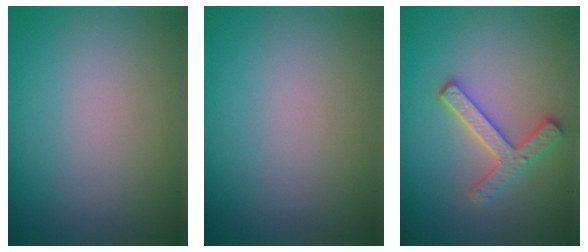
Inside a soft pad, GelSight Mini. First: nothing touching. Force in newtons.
{"total": 0.0}
{"total": 3.6, "press": 3.0, "slide": 2.0}